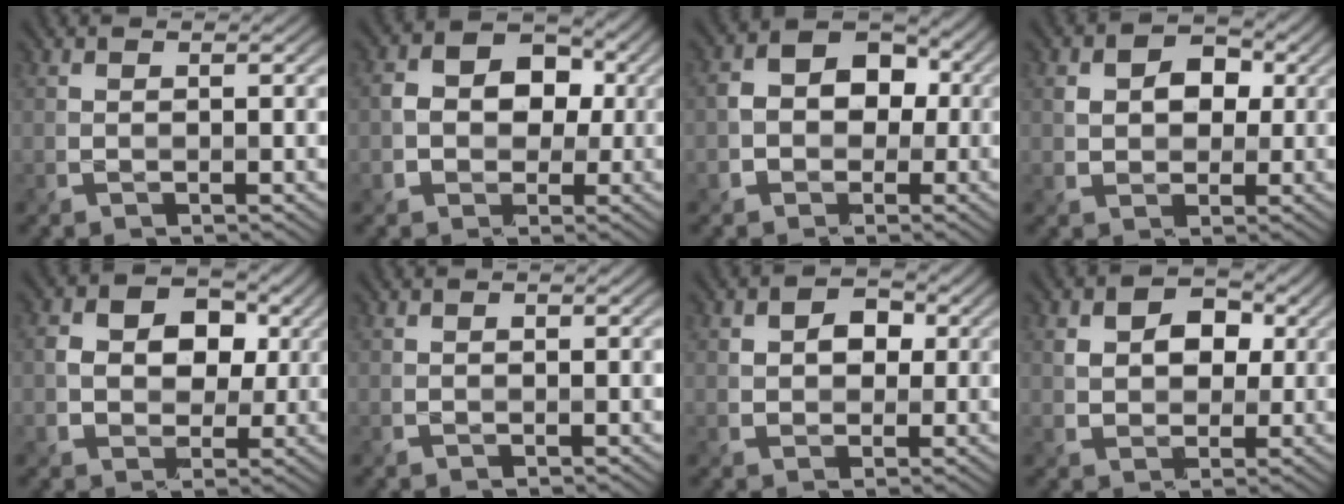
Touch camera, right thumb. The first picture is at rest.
{"total": 7.7, "force": [0.7, 6.2, 4.5], "torque": [-0.070, 0.012, -0.004]}
{"total": 6.9, "force": [0.0, 5.7, 3.9], "torque": [-0.053, 0.012, -0.017]}
{"total": 5.5, "force": [1.5, 4.2, 3.2], "torque": [-0.069, 0.006, 0.016]}
{"total": 7.4, "force": [1.5, 5.7, 4.4], "torque": [-0.083, 0.003, 0.014]}
{"total": 0.6, "force": [0.1, 0.3, 0.5], "torque": [-0.007, -0.001, 0.004]}
{"total": 4.0, "force": [0.9, 3.2, 2.3], "torque": [-0.044, 0.004, 0.007]}
{"total": 6.1, "force": [1.9, 4.6, 3.5], "torque": [-0.076, 0.005, 0.023]}